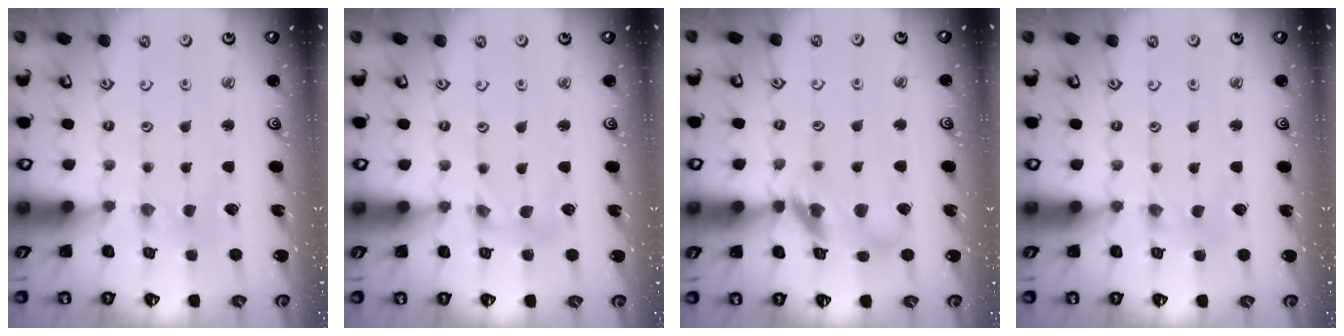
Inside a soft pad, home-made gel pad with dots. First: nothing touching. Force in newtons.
{"total": 2.9, "press": 2.9, "slide": 0.3}
{"total": 13.3, "press": 13.2, "slide": 1.7}
{"total": 0.0}